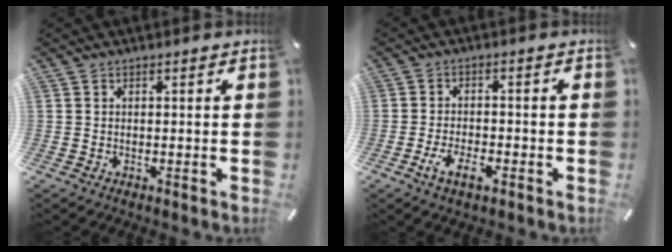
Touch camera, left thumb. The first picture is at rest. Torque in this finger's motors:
{"motor_torque": [-0.63, 0.73, 0.03, 0.03, 0.01]}